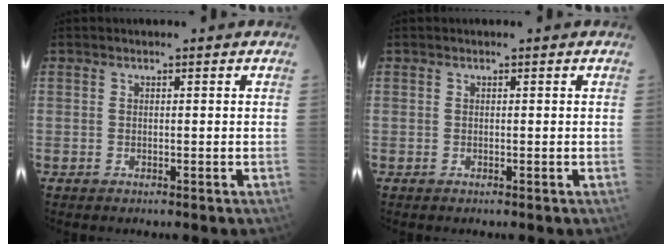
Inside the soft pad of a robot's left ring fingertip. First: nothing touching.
{"total": 0.0}